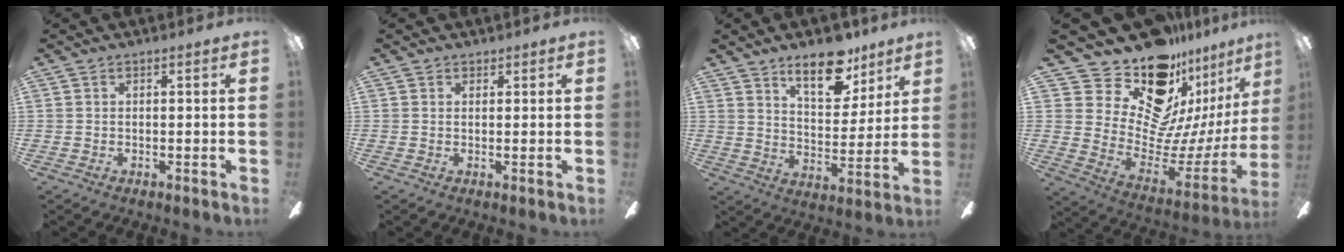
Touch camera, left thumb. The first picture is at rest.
{"total": 1.0, "force": [0.8, 0.6, 0.0], "torque": [0.008, -0.003, 0.014]}
{"total": 14.4, "force": [10.0, 6.5, 8.0], "torque": [-0.109, -0.053, 0.175]}
{"total": 20.3, "force": [16.1, 9.9, 7.2], "torque": [-0.125, -0.146, 0.301]}